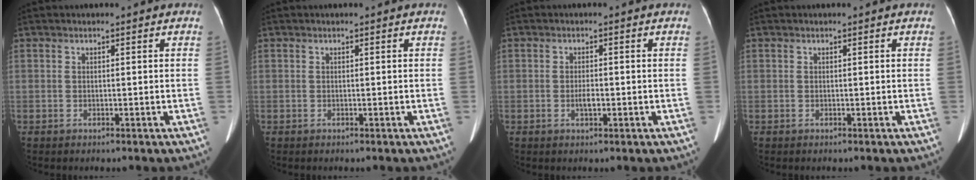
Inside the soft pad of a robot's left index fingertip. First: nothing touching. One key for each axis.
{"total": 0.0}
{"total": 1.8, "fx": -0.8, "fy": 0.6, "fz": 1.5, "tx": -0.028, "ty": -0.001, "tz": -0.012}
{"total": 0.0}